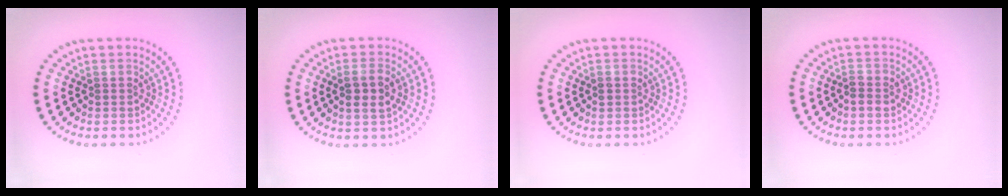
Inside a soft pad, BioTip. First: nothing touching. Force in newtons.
{"total": 2.4, "press": 2.3, "slide": 0.8}
{"total": 0.9, "press": 0.9, "slide": 0.0}
{"total": 1.4, "press": 1.4, "slide": 0.4}